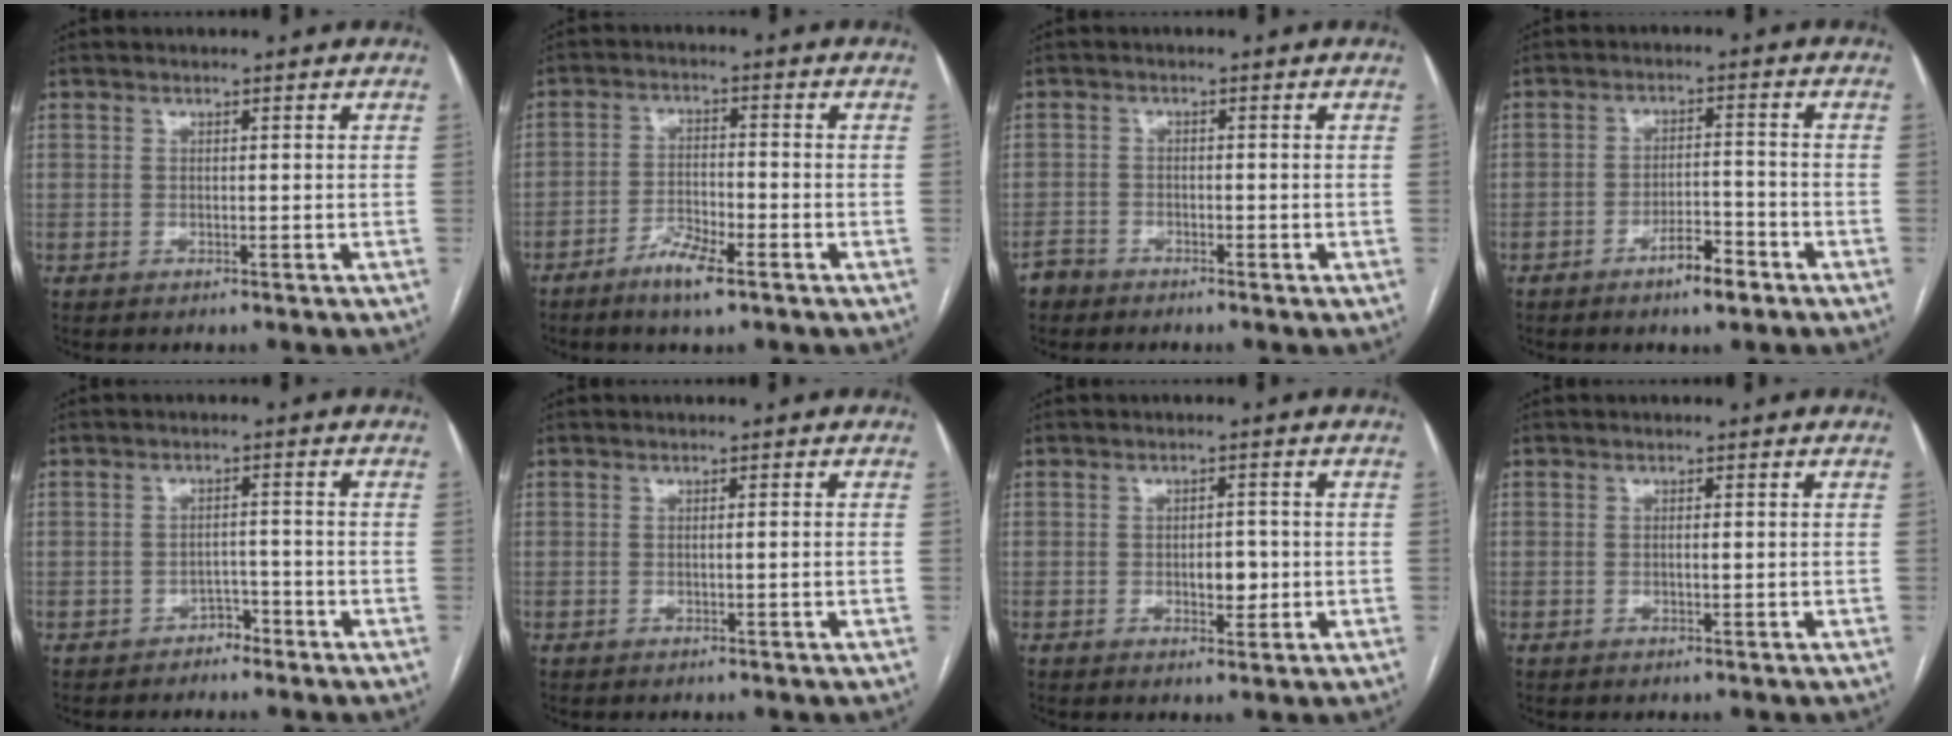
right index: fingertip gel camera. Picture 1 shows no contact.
{"total": 5.5, "force": [-3.7, 1.2, 3.9], "torque": [-0.076, -0.002, -0.066]}
{"total": 2.4, "force": [-1.9, 1.5, -0.5], "torque": [0.008, 0.005, -0.042]}
{"total": 5.1, "force": [-3.4, 1.4, 3.6], "torque": [-0.058, 0.003, -0.055]}
{"total": 2.3, "force": [-1.7, 1.5, 0.3], "torque": [-0.004, 0.008, -0.029]}
{"total": 0.7, "force": [-0.1, -0.2, 0.7], "torque": [-0.009, 0.000, 0.000]}
{"total": 3.3, "force": [-0.5, 1.7, 2.7], "torque": [-0.035, 0.003, -0.003]}
{"total": 0.9, "force": [-0.1, 0.1, 0.9], "torque": [-0.015, 0.000, 0.000]}